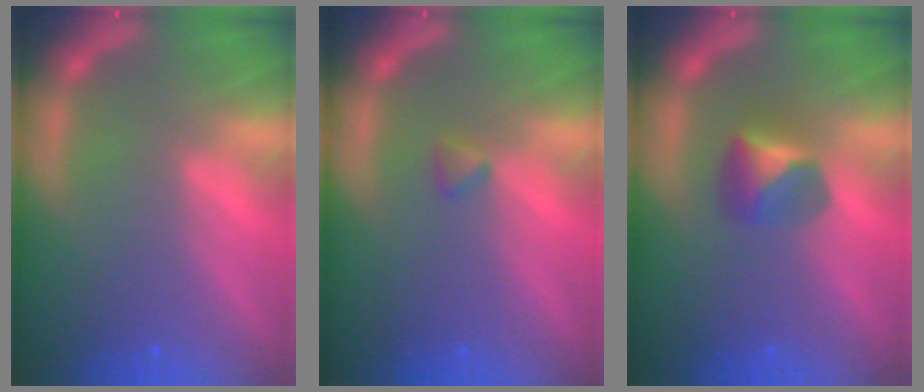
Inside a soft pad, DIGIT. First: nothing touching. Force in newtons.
{"total": 0.9}
{"total": 2.9}